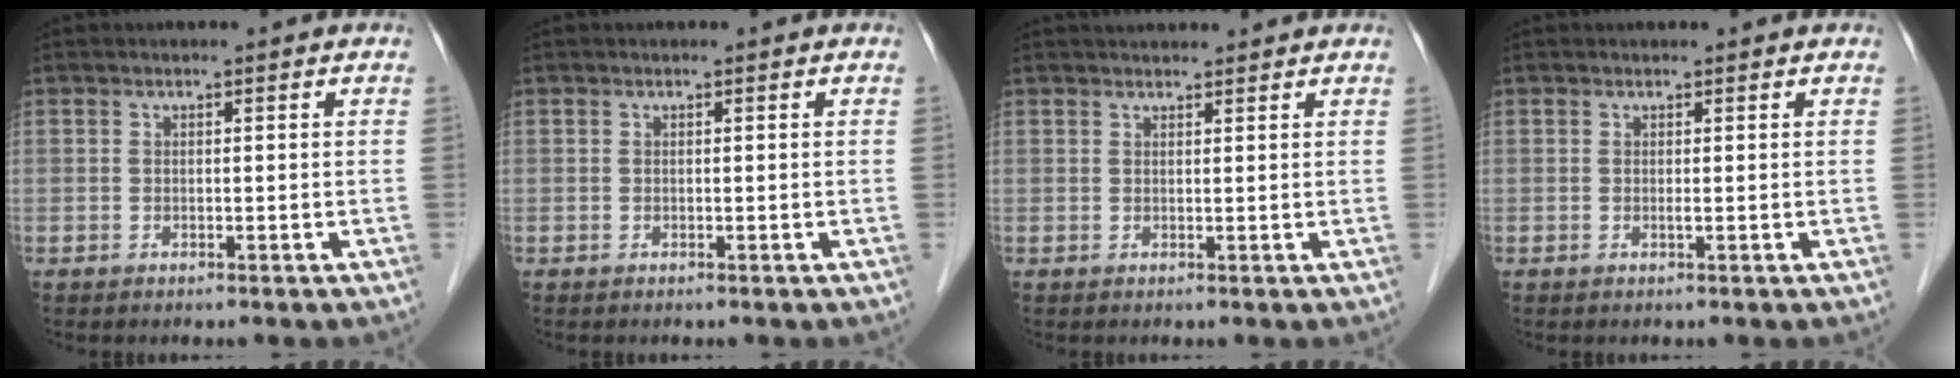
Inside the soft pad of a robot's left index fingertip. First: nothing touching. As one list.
[{"total": 0.0}, {"total": 4.7, "force": [4.4, 1.2, 1.2], "torque": [-0.004, 0.029, 0.062]}, {"total": 0.8, "force": [0.5, 0.4, 0.5], "torque": [-0.008, 0.002, 0.006]}]